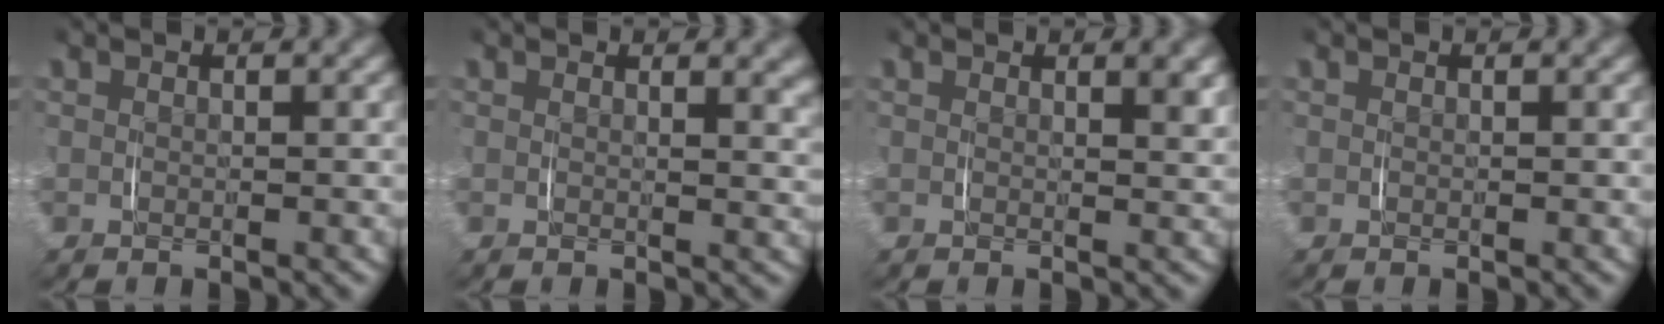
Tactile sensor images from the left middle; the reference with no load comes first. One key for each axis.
{"total": 2.0, "fx": 1.5, "fy": 0.3, "fz": 1.3, "tx": -0.012, "ty": 0.000, "tz": 0.019}
{"total": 1.3, "fx": 0.9, "fy": 0.1, "fz": 1.0, "tx": -0.010, "ty": -0.001, "tz": 0.014}
{"total": 0.0}